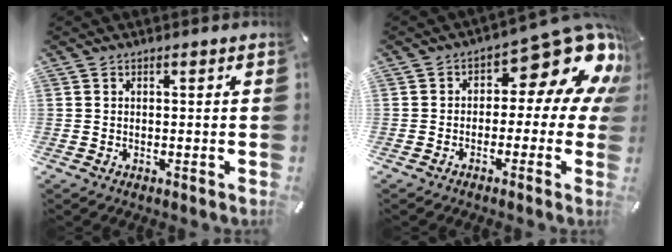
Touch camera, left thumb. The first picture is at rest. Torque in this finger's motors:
{"motor_torque": [0.57, 0.51, 0.71, 0.37, 0.04]}